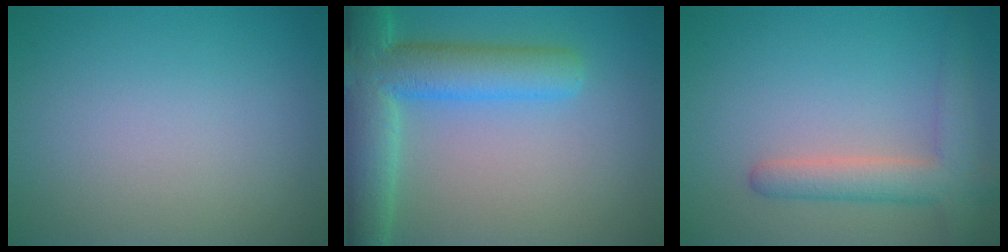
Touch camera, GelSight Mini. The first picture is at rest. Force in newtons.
{"total": 8.2, "press": 8.2, "slide": 0.5}
{"total": 4.1, "press": 4.1, "slide": 0.3}